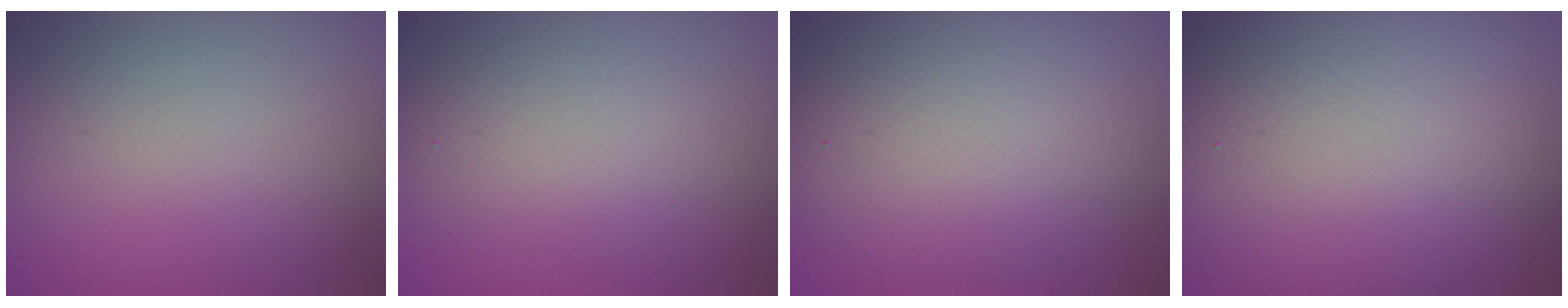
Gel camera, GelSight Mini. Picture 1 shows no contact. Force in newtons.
{"total": 3.8, "press": 3.8, "slide": 0.2}
{"total": 7.8, "press": 7.8, "slide": 0.5}
{"total": 14.5, "press": 14.4, "slide": 1.0}